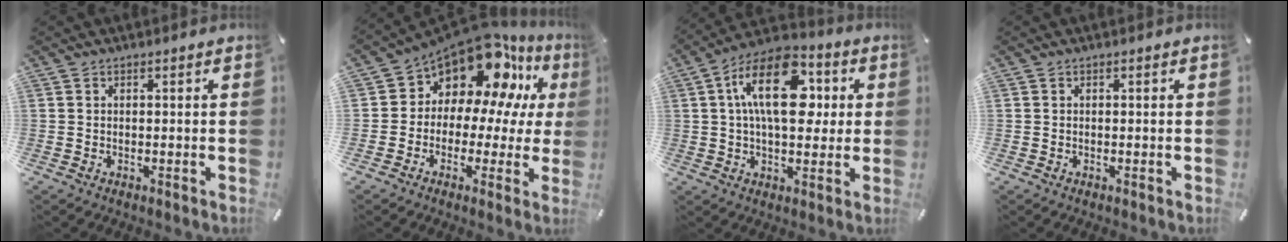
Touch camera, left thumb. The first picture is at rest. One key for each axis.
{"total": 13.2, "fx": 8.9, "fy": 7.3, "fz": 6.5, "tx": -0.129, "ty": -0.081, "tz": 0.154}
{"total": 17.5, "fx": 3.7, "fy": 9.9, "fz": 14.0, "tx": -0.232, "ty": 0.002, "tz": 0.059}
{"total": 0.0}